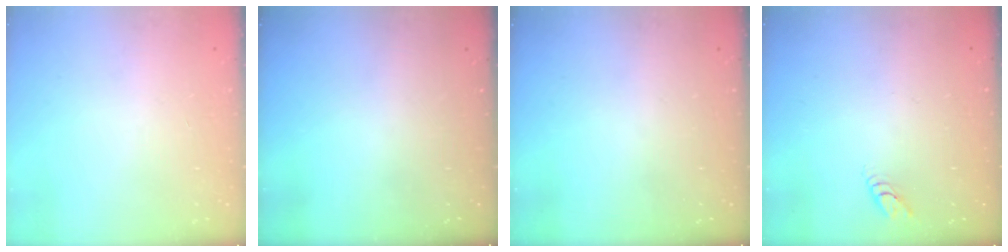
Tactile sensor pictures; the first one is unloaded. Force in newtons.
{"total": 0.0}
{"total": 0.0}
{"total": 2.8, "press": 2.8, "slide": 0.3}